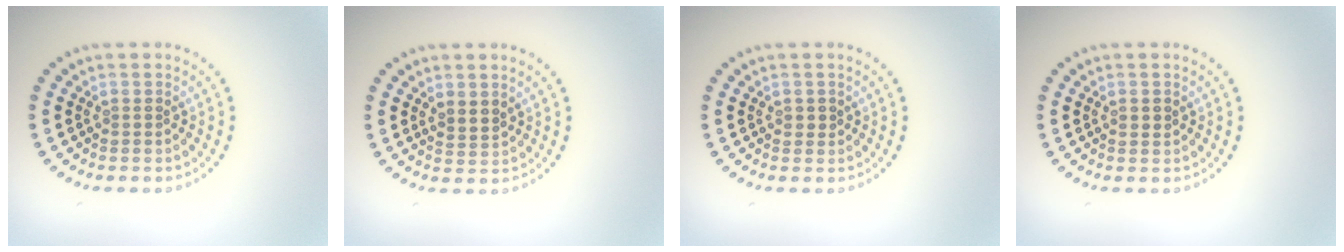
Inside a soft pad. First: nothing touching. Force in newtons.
{"total": 1.7, "press": 1.3, "slide": 1.0}
{"total": 0.9, "press": 0.9, "slide": 0.2}
{"total": 1.0, "press": 1.0, "slide": 0.1}